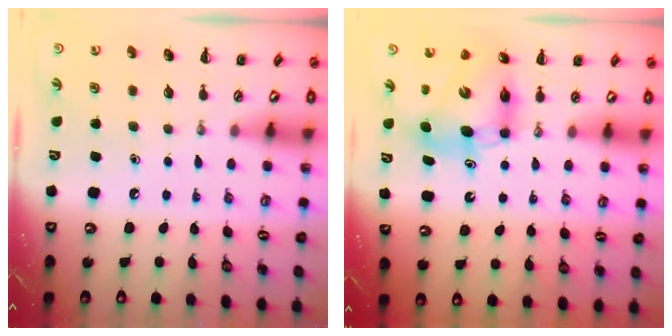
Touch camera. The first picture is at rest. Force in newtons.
{"total": 9.1, "press": 8.7, "slide": 2.6}